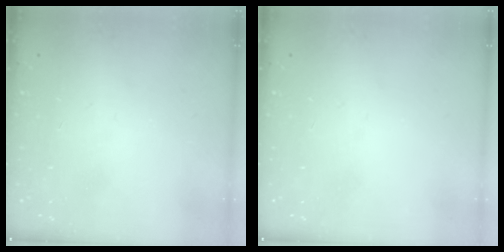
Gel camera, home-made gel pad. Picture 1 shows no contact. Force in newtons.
{"total": 0.0}